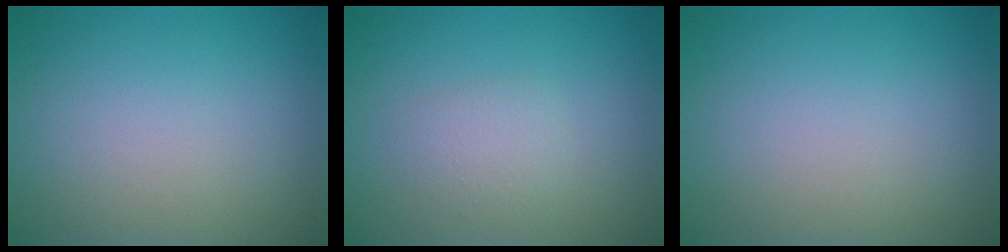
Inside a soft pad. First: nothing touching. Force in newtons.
{"total": 1.6, "press": 1.6, "slide": 0.1}
{"total": 0.0}